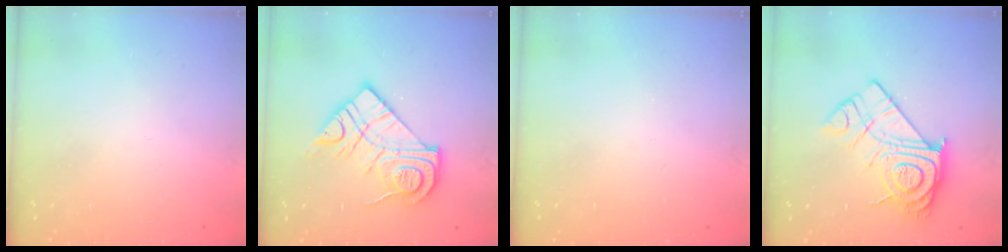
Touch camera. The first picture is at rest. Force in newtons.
{"total": 16.3, "press": 16.3, "slide": 1.1}
{"total": 0.0}
{"total": 18.3, "press": 18.3, "slide": 1.4}